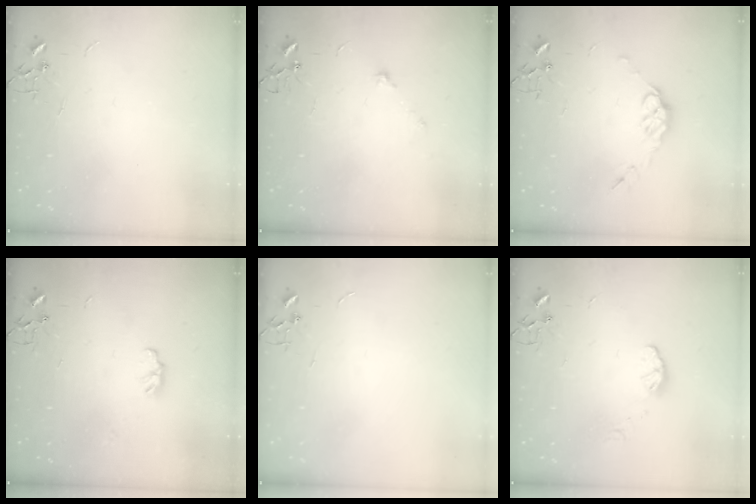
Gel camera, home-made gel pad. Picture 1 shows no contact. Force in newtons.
{"total": 6.6, "press": 6.4, "slide": 1.9}
{"total": 8.2, "press": 8.2, "slide": 0.5}
{"total": 4.6, "press": 4.6, "slide": 0.6}
{"total": 0.0}
{"total": 5.9, "press": 5.8, "slide": 0.9}